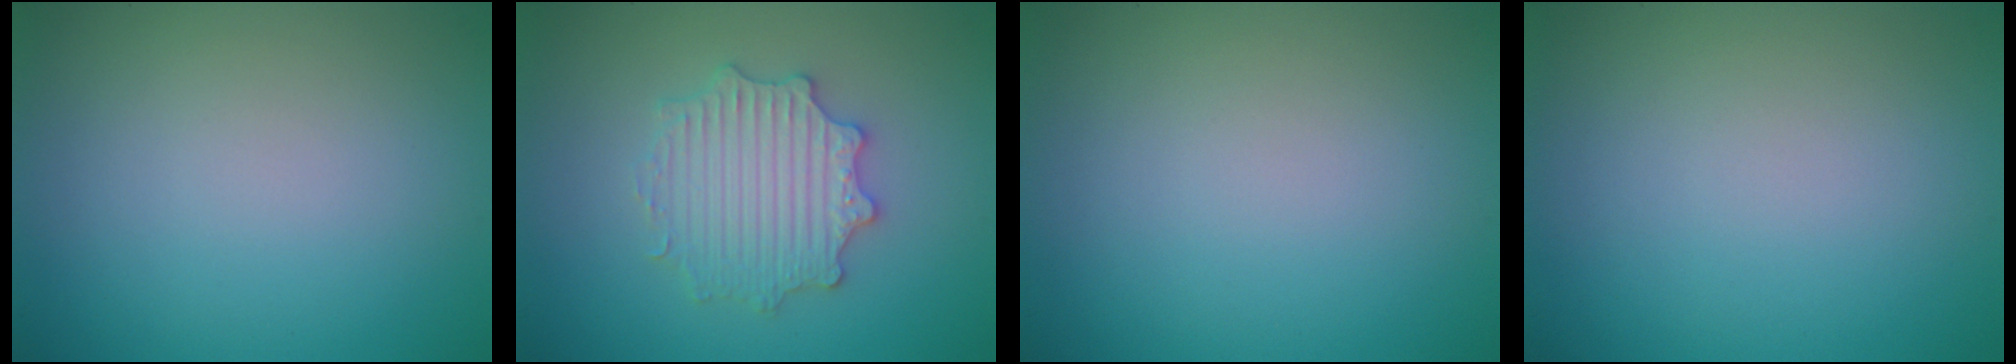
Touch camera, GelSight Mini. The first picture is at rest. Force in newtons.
{"total": 3.6, "press": 3.5, "slide": 0.8}
{"total": 0.0}
{"total": 0.0}